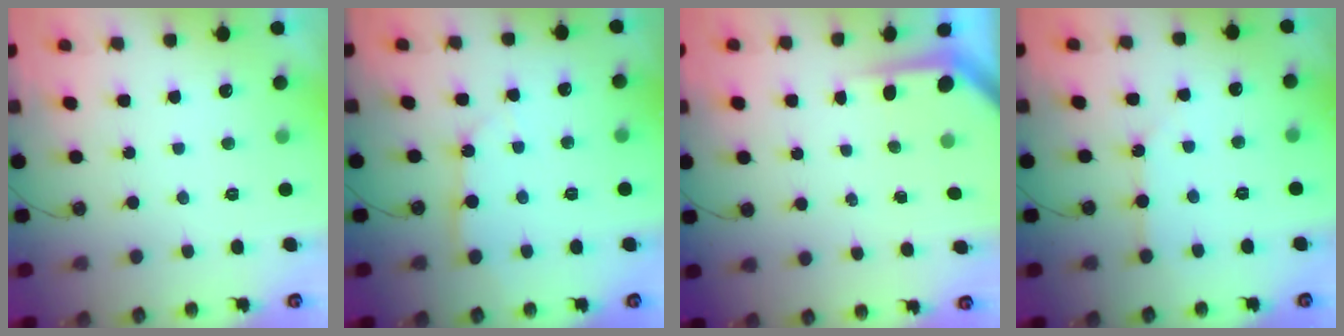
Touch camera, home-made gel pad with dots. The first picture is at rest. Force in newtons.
{"total": 3.0, "press": 2.9, "slide": 0.3}
{"total": 3.8, "press": 3.8, "slide": 0.4}
{"total": 2.0, "press": 2.0, "slide": 0.1}